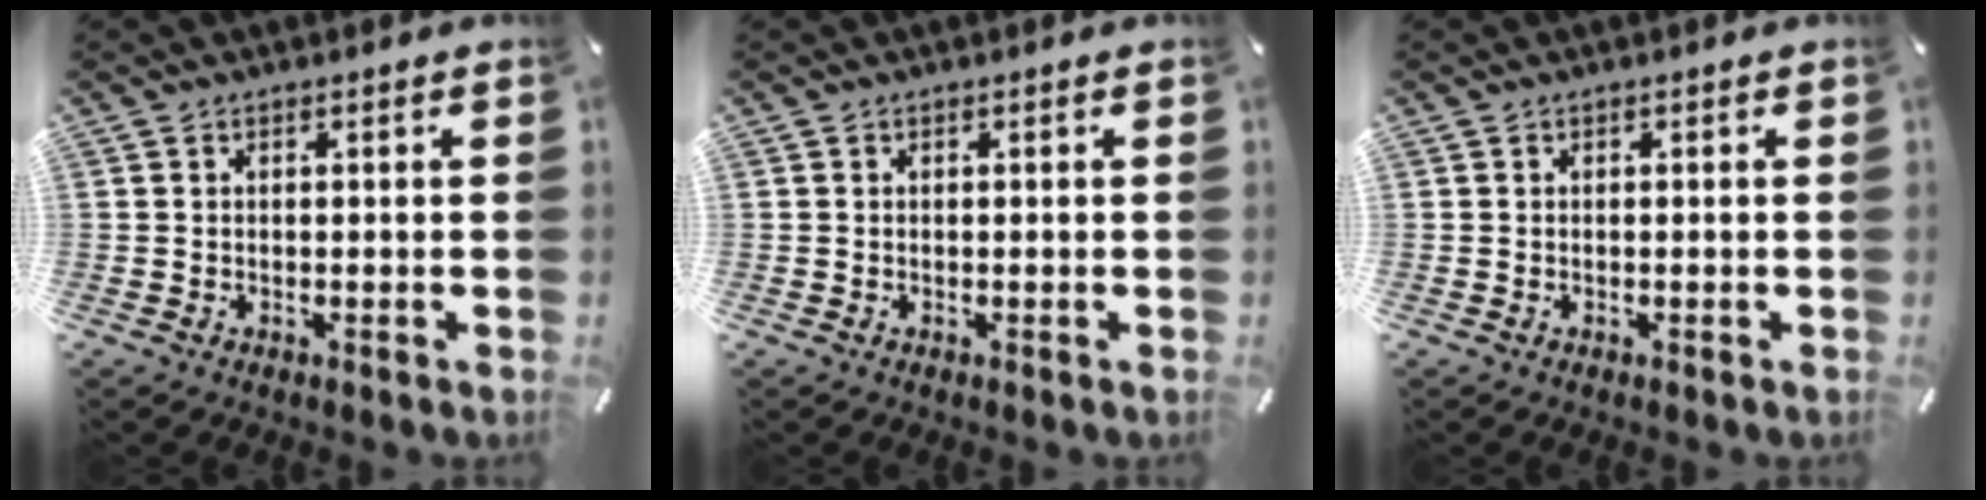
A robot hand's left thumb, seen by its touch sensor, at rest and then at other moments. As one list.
[{"total": 0.0}, {"total": 0.0}]